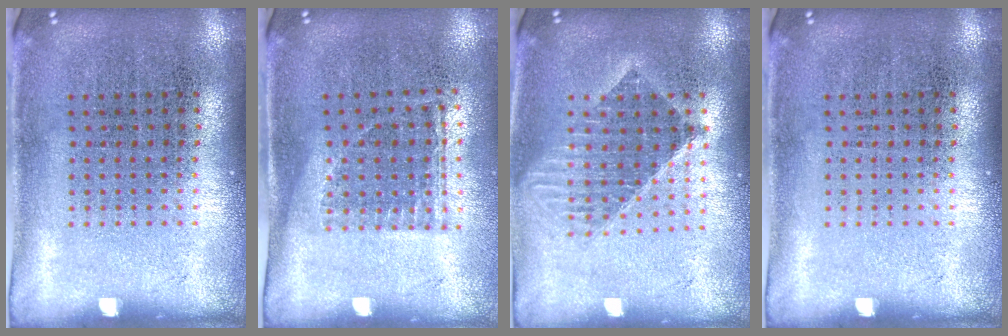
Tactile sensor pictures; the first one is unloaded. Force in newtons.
{"total": 1.2, "press": 0.9, "slide": 0.7}
{"total": 1.6, "press": 1.4, "slide": 0.9}
{"total": 0.0}